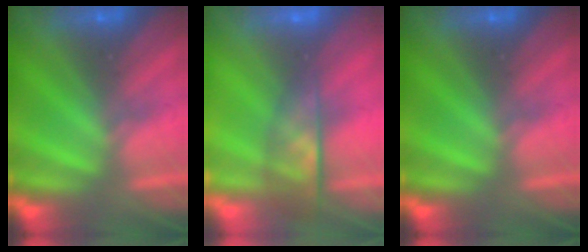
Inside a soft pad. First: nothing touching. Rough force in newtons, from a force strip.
{"total": 8.6}
{"total": 0.0}